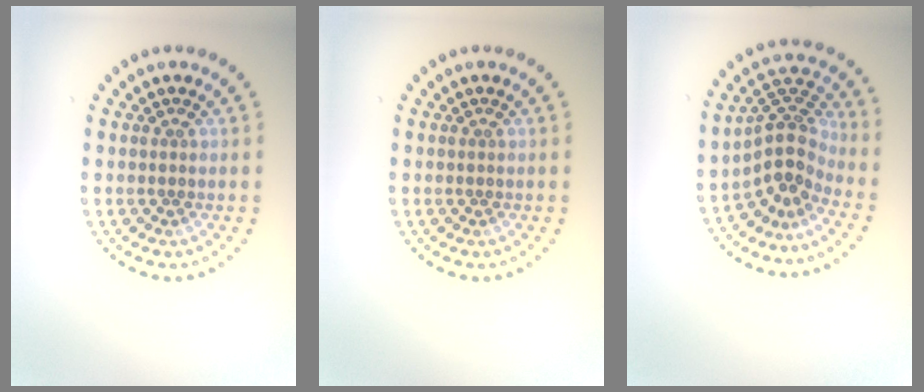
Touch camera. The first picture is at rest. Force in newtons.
{"total": 0.0}
{"total": 3.7, "press": 2.6, "slide": 2.6}